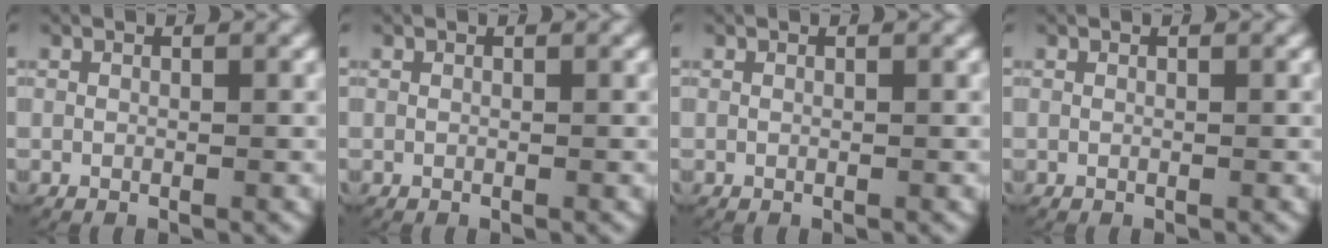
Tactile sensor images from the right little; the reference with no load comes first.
{"total": 0.0}
{"total": 0.0}
{"total": 0.0}